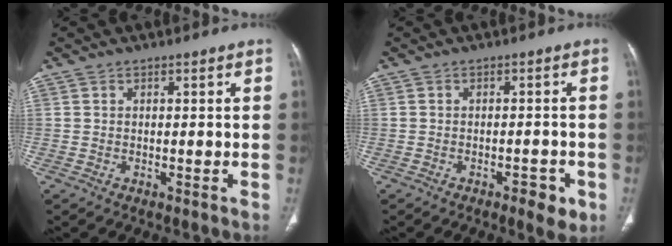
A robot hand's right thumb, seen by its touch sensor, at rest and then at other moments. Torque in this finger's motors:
{"motor_torque": [-0.19, 0.10, -0.12, 0.03, 0.00]}